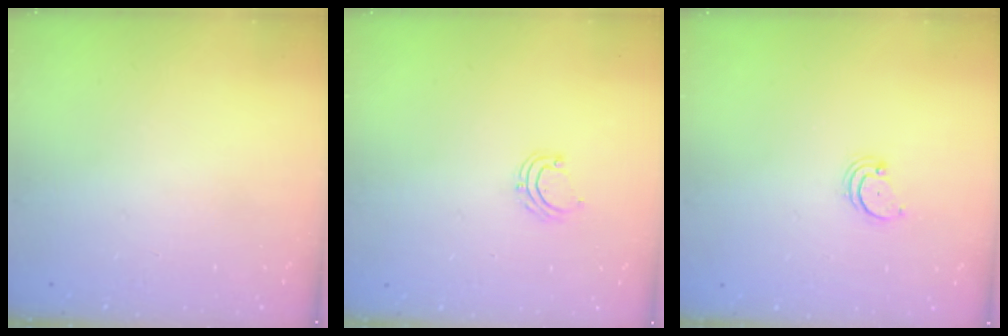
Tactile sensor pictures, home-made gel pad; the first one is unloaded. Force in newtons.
{"total": 4.6, "press": 4.5, "slide": 0.5}
{"total": 2.2, "press": 2.2, "slide": 0.2}